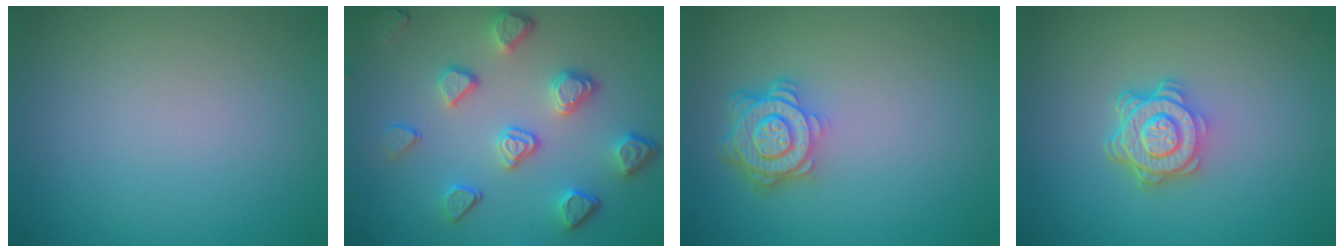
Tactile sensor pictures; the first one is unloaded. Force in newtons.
{"total": 4.8, "press": 3.7, "slide": 3.0}
{"total": 4.7, "press": 3.6, "slide": 3.0}
{"total": 4.7, "press": 3.4, "slide": 3.2}